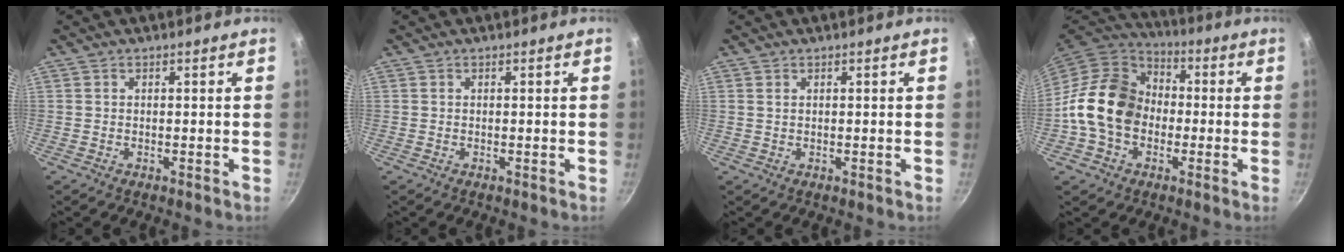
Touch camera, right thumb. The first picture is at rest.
{"total": 0.0}
{"total": 0.6, "force": [0.4, 0.3, 0.4], "torque": [-0.008, -0.002, 0.008]}
{"total": 16.5, "force": [-1.7, 13.0, 10.0], "torque": [-0.144, 0.037, -0.044]}